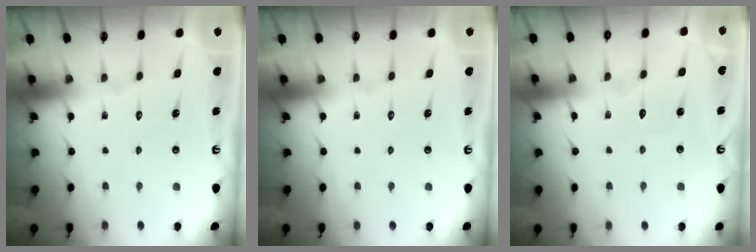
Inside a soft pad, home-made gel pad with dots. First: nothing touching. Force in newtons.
{"total": 0.0}
{"total": 3.6, "press": 3.6, "slide": 0.4}